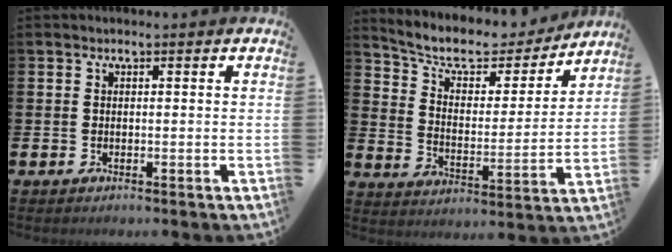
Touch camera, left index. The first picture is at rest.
{"total": 8.3, "force": [7.1, 3.1, 2.8], "torque": [-0.085, -0.047, 0.119]}